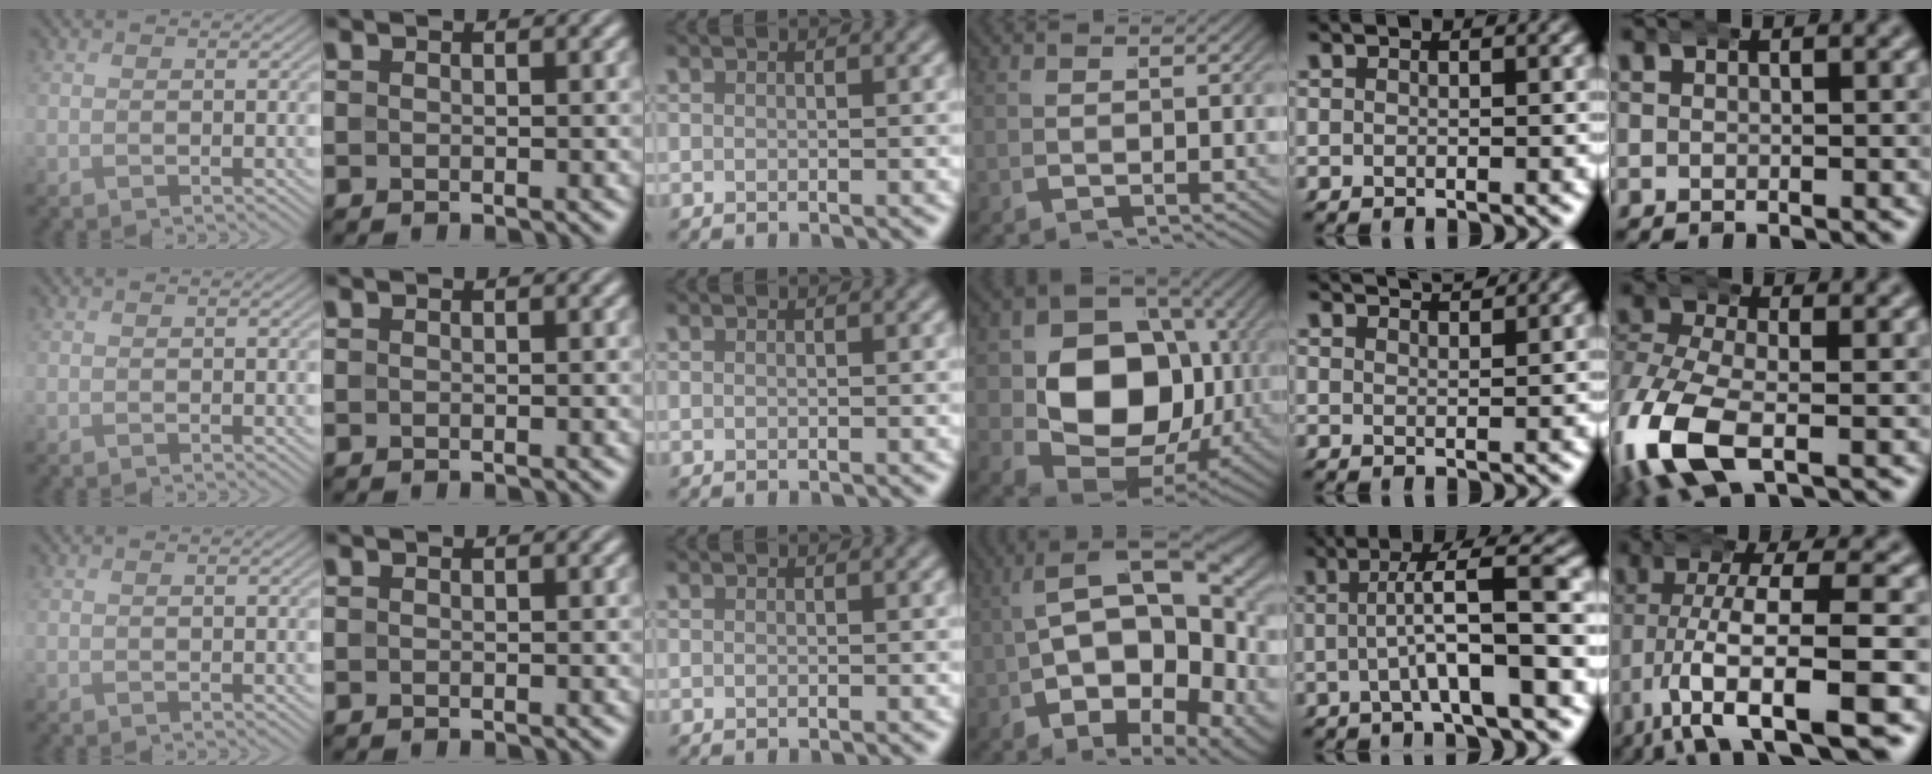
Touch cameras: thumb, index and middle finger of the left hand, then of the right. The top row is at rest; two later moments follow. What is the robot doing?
{"motion": "wrap", "object": "bandana"}